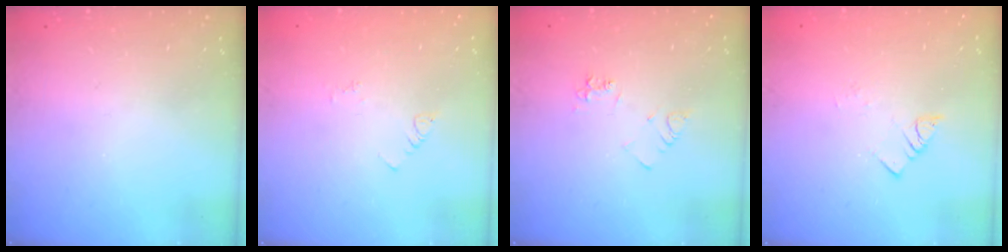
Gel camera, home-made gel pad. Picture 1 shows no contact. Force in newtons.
{"total": 2.5, "press": 2.5, "slide": 0.4}
{"total": 4.6, "press": 4.6, "slide": 0.5}
{"total": 2.8, "press": 2.8, "slide": 0.3}